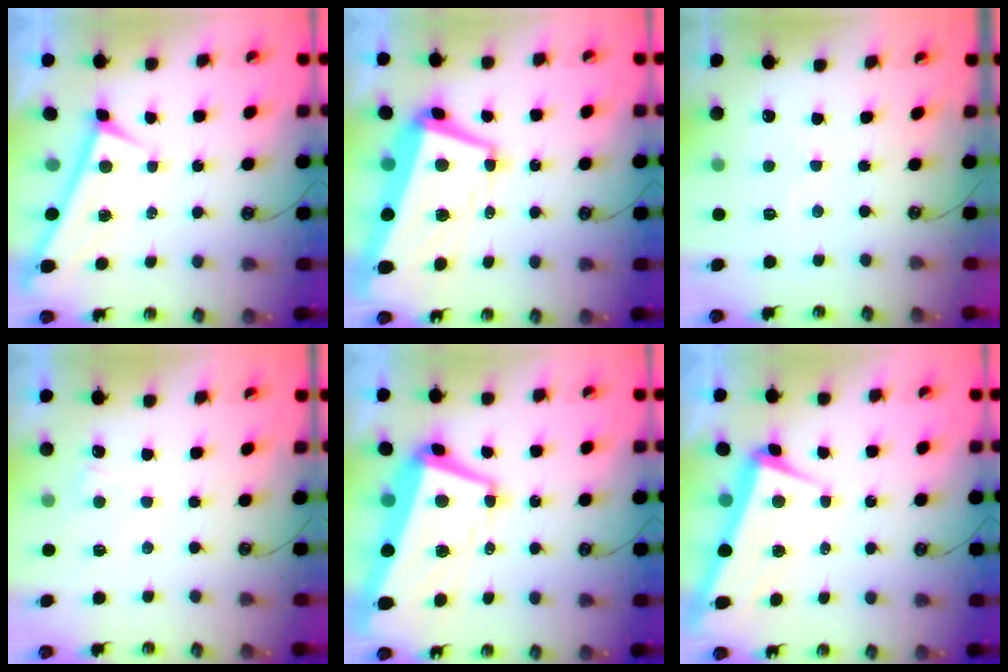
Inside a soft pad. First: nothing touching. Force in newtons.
{"total": 10.8, "press": 10.6, "slide": 2.4}
{"total": 2.1, "press": 2.1, "slide": 0.5}
{"total": 6.1, "press": 6.1, "slide": 0.4}
{"total": 10.8, "press": 10.6, "slide": 2.4}
{"total": 1.6, "press": 1.3, "slide": 0.9}